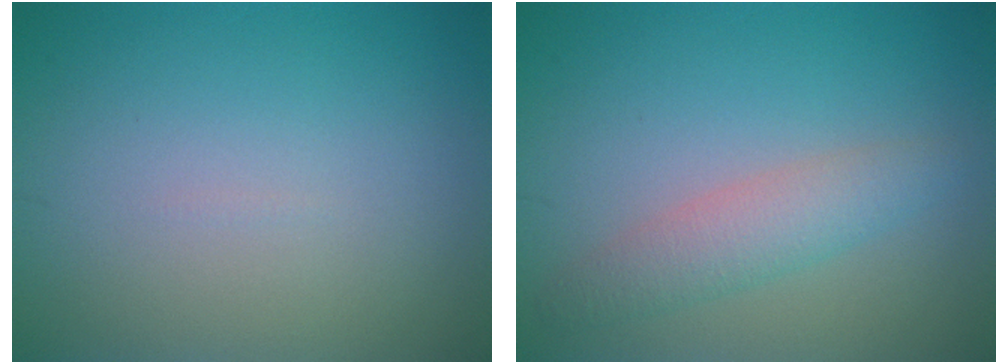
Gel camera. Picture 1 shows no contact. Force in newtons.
{"total": 2.8, "press": 2.8, "slide": 0.1}